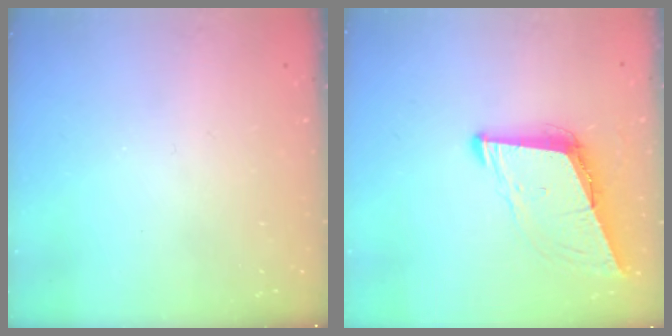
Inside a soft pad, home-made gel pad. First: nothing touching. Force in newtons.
{"total": 8.8, "press": 8.1, "slide": 3.6}